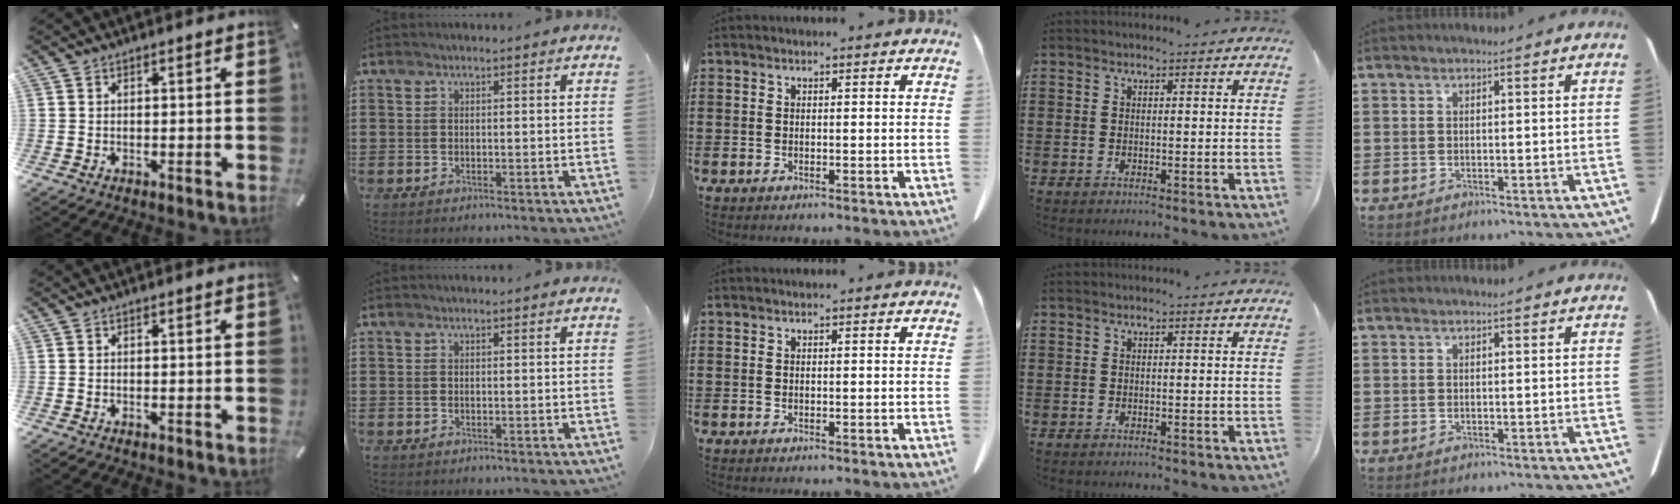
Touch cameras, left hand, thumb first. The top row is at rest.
{}